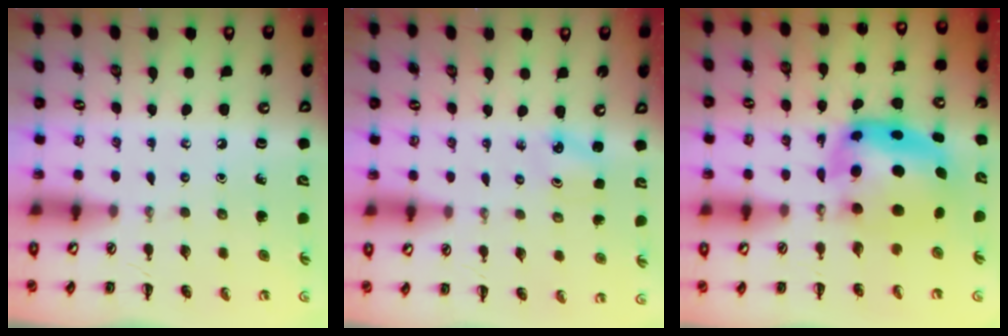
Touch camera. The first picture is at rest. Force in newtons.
{"total": 1.8, "press": 1.7, "slide": 0.5}
{"total": 7.7, "press": 7.4, "slide": 2.2}